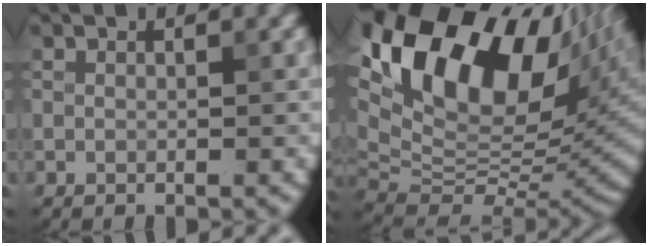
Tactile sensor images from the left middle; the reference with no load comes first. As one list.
[{"total": 19.1, "force": [8.7, 10.2, 13.7], "torque": [-0.272, 0.042, 0.157]}]